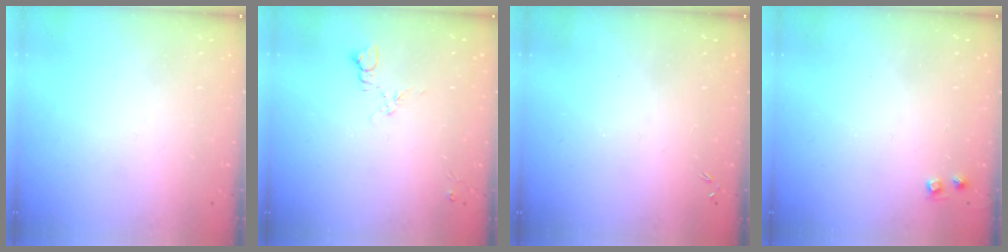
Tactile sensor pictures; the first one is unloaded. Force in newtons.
{"total": 5.1, "press": 5.0, "slide": 0.6}
{"total": 0.0}
{"total": 3.7, "press": 3.7, "slide": 0.6}